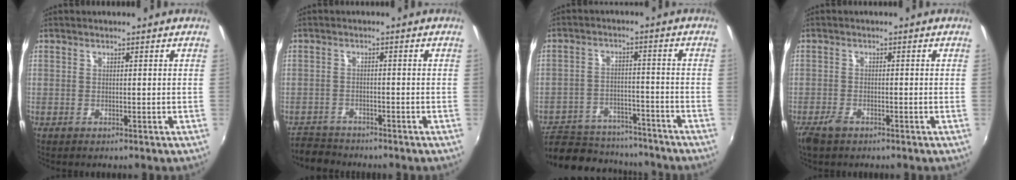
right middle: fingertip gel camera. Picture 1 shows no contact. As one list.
[{"total": 4.7, "force": [-4.3, 1.8, 0.2], "torque": [-0.023, -0.002, -0.083]}, {"total": 18.6, "force": [-15.7, 7.5, 6.7], "torque": [-0.156, 0.004, -0.218]}, {"total": 3.3, "force": [-2.4, 1.5, 1.7], "torque": [-0.045, -0.007, -0.048]}]